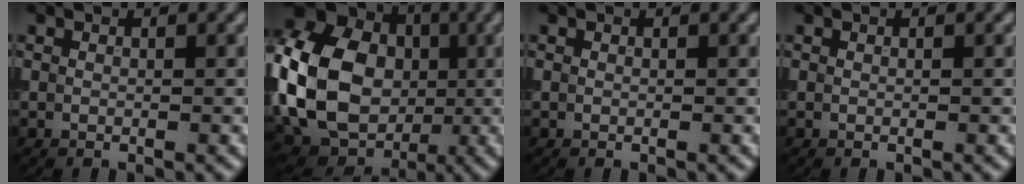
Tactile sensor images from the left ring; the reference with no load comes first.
{"total": 15.8, "force": [-1.0, 12.5, 9.6], "torque": [-0.203, 0.003, -0.013]}
{"total": 0.0}
{"total": 0.0}